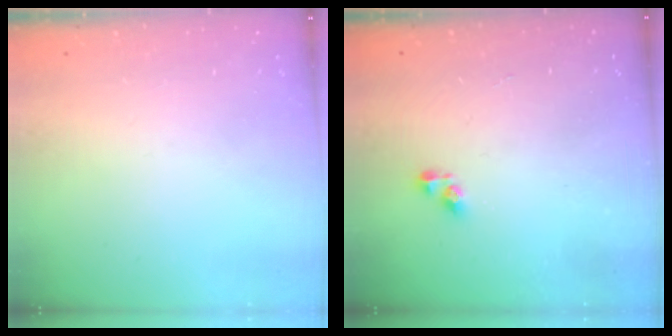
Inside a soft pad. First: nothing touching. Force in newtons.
{"total": 4.1, "press": 4.1, "slide": 0.5}